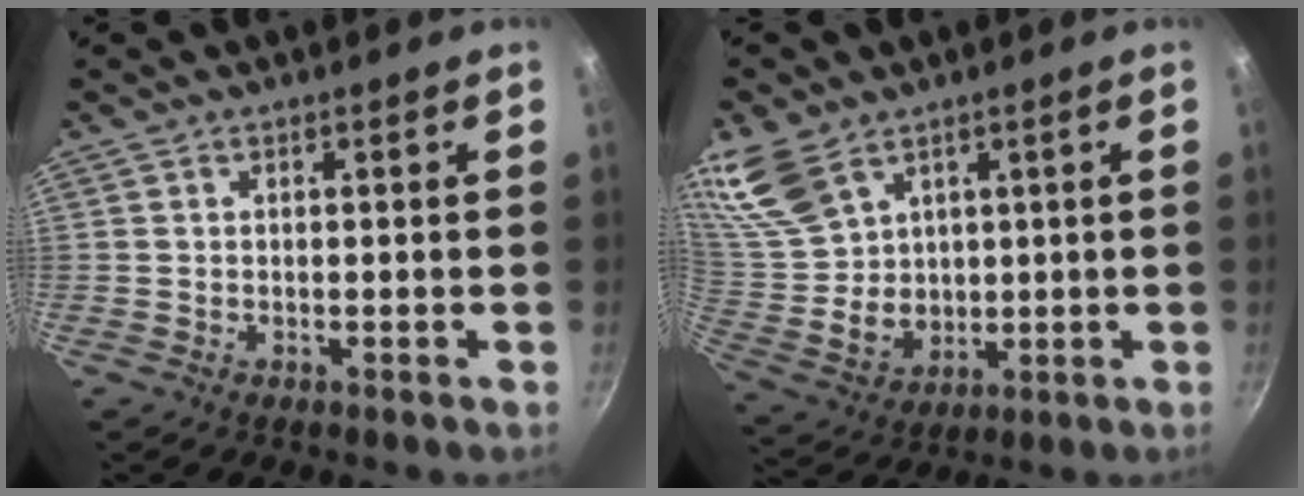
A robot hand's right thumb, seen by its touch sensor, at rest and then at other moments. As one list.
[{"total": 14.8, "force": [8.5, 10.2, 6.7], "torque": [-0.117, -0.036, 0.189]}]